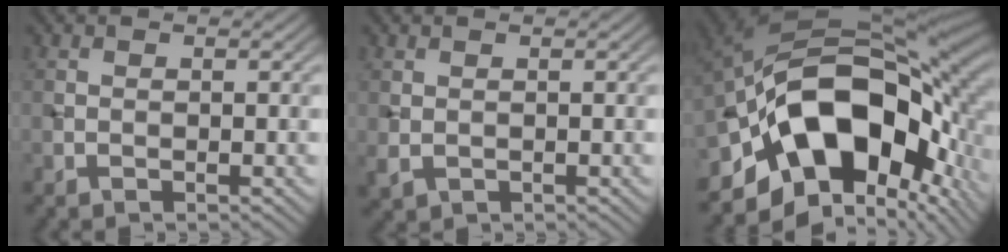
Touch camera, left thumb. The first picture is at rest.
{"total": 1.3, "force": [0.2, 1.0, 0.8], "torque": [-0.025, -0.005, 0.009]}
{"total": 18.9, "force": [-5.5, 11.4, 14.1], "torque": [-0.254, -0.016, -0.083]}